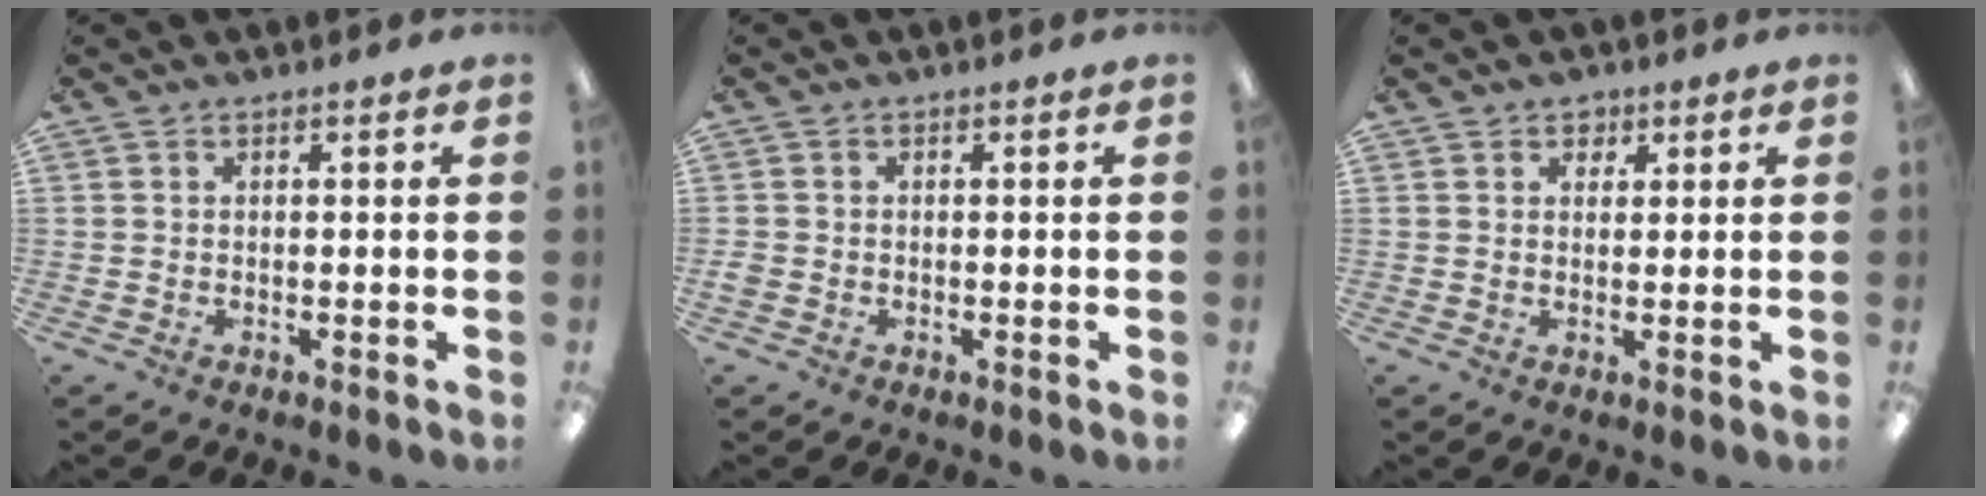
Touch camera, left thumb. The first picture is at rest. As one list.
[{"total": 1.4, "force": [-0.5, 1.1, 0.7], "torque": [-0.010, 0.003, -0.008]}, {"total": 2.5, "force": [1.6, 1.8, 0.5], "torque": [0.003, -0.002, 0.025]}]